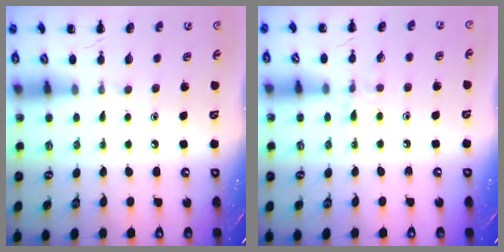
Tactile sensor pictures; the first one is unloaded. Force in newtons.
{"total": 6.9, "press": 6.7, "slide": 1.5}